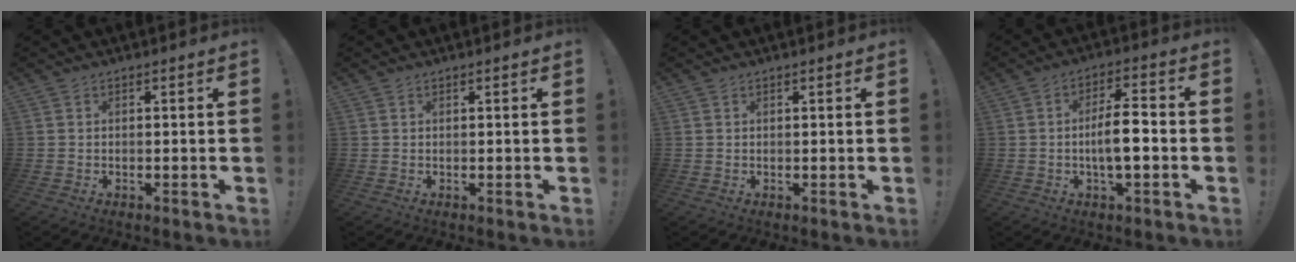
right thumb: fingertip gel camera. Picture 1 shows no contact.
{"total": 0.0}
{"total": 0.0}
{"total": 9.3, "force": [-1.9, 2.6, 8.7], "torque": [-0.160, 0.010, -0.038]}